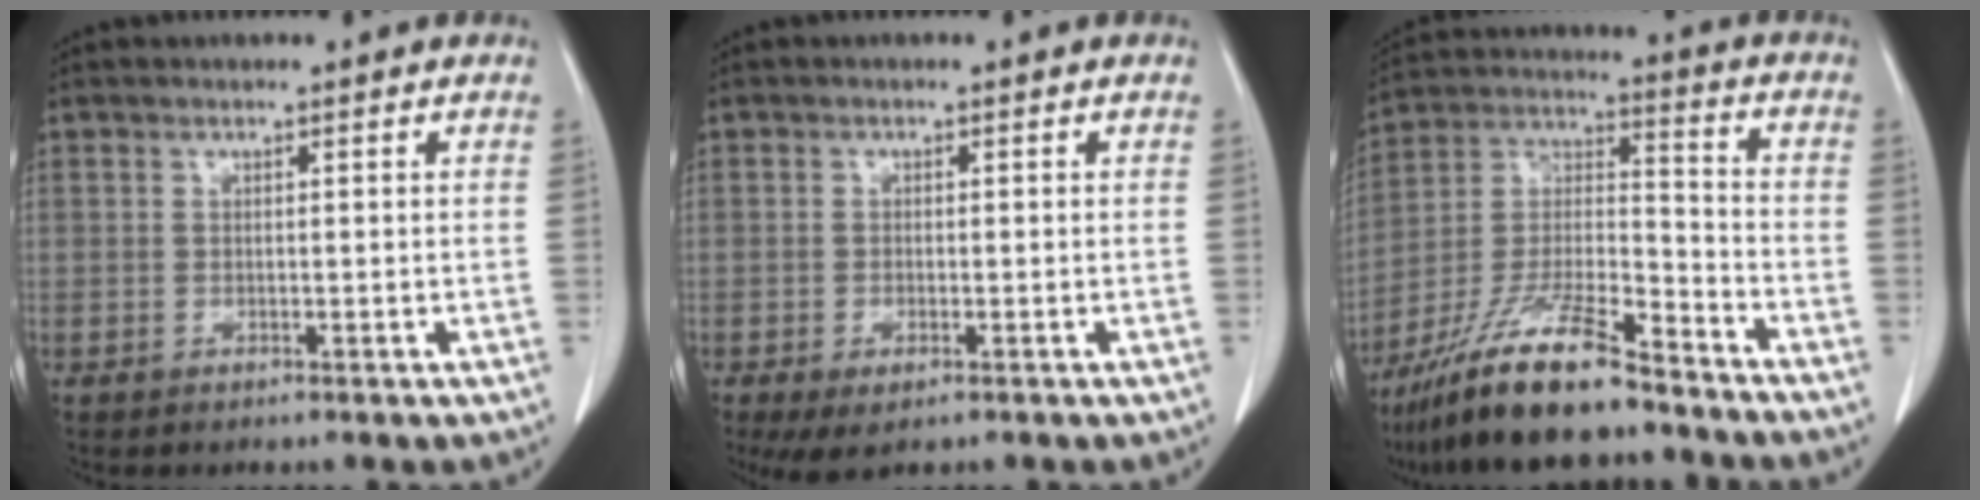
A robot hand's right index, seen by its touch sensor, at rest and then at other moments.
{"total": 4.0, "force": [-2.2, 1.4, 2.9], "torque": [-0.052, -0.010, -0.031]}
{"total": 15.8, "force": [-12.3, 1.9, 9.6], "torque": [-0.196, -0.013, -0.225]}